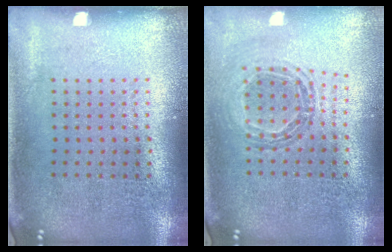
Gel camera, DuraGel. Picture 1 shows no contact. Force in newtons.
{"total": 0.8, "press": 0.8, "slide": 0.1}